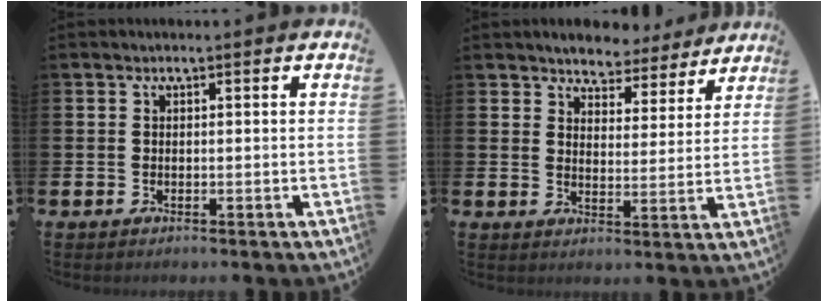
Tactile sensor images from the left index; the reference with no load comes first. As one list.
[{"total": 4.5, "force": [4.4, 1.2, -0.2], "torque": [-0.017, -0.033, 0.074]}]